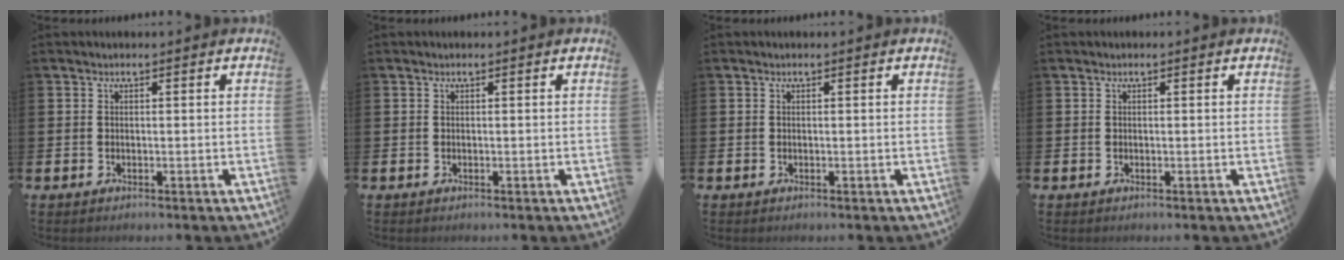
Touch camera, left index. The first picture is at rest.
{"total": 0.0}
{"total": 0.0}
{"total": 0.0}